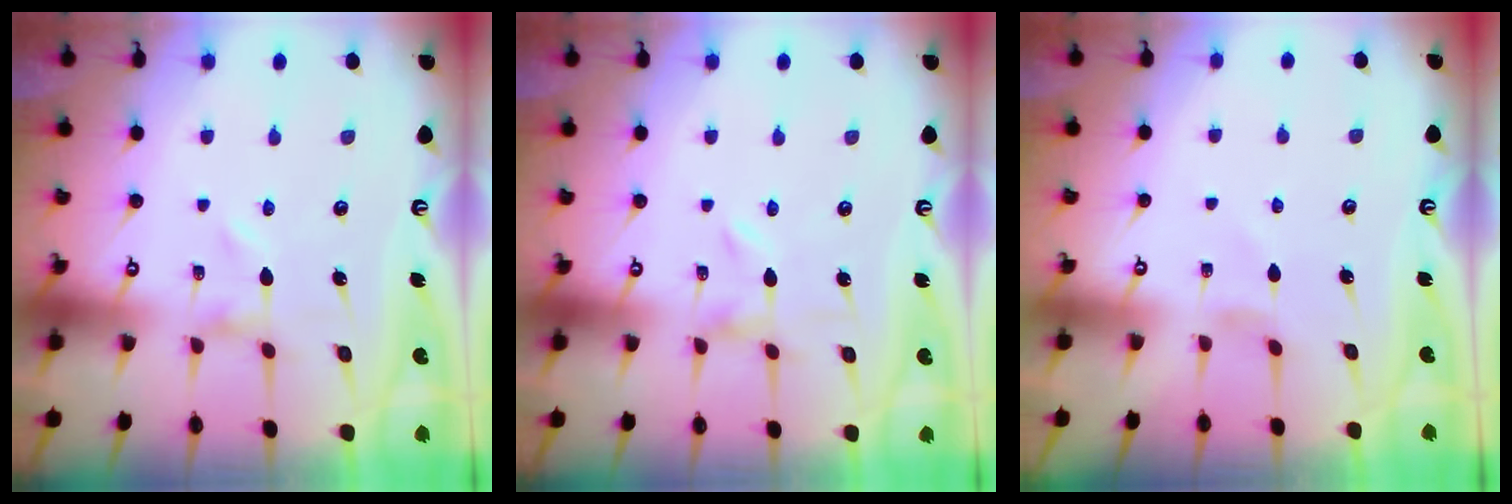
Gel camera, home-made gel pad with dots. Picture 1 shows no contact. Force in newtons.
{"total": 0.0}
{"total": 1.2, "press": 1.2, "slide": 0.3}